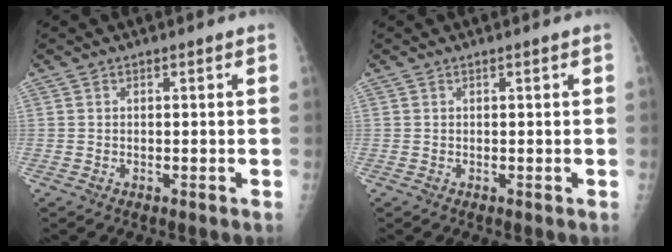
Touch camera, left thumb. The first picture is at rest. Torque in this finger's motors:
{"motor_torque": [0.25, 0.31, 0.14, 0.08, 0.00]}